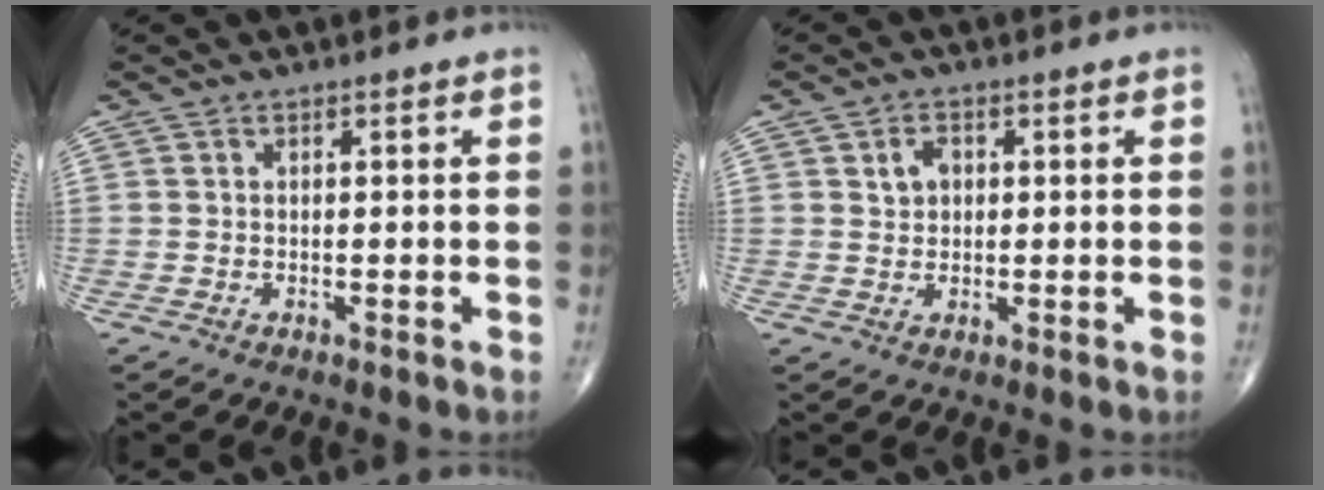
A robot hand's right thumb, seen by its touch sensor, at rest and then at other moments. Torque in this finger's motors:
{"motor_torque": [-0.33, 0.33, -0.05, -0.05, 0.02]}